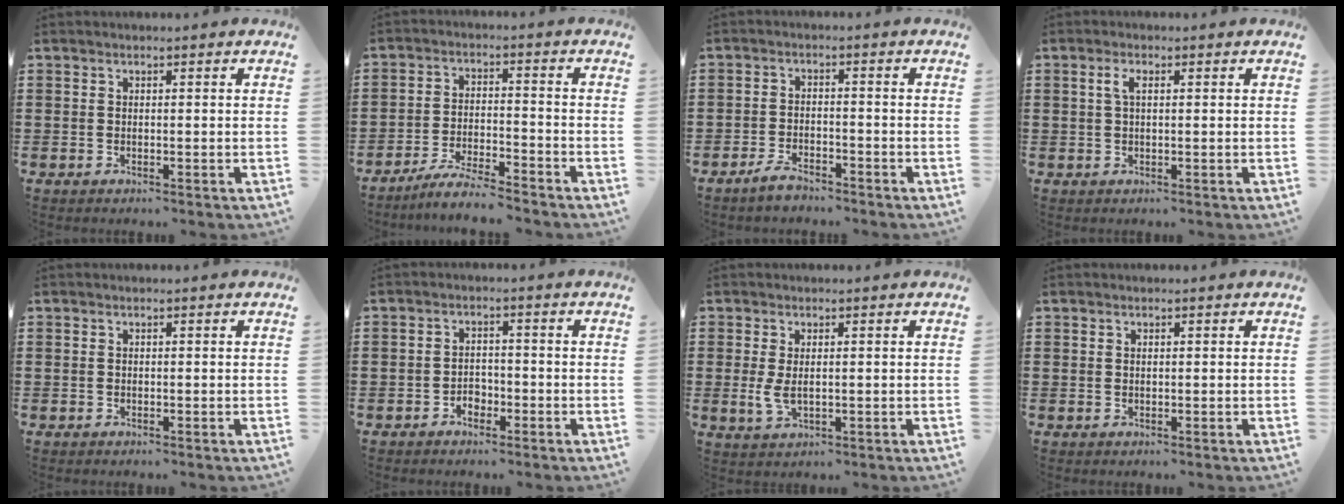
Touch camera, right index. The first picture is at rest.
{"total": 5.2, "force": [-5.0, -0.2, 1.6], "torque": [-0.041, -0.007, -0.100]}
{"total": 2.8, "force": [-2.5, 0.6, 0.9], "torque": [-0.019, 0.005, -0.050]}
{"total": 2.1, "force": [0.5, 0.8, 1.9], "torque": [-0.039, 0.006, 0.007]}
{"total": 0.0}
{"total": 2.2, "force": [-1.2, 1.5, 0.9], "torque": [-0.021, 0.002, -0.027]}
{"total": 3.2, "force": [0.0, 1.6, 2.8], "torque": [-0.069, -0.002, -0.003]}
{"total": 0.0}